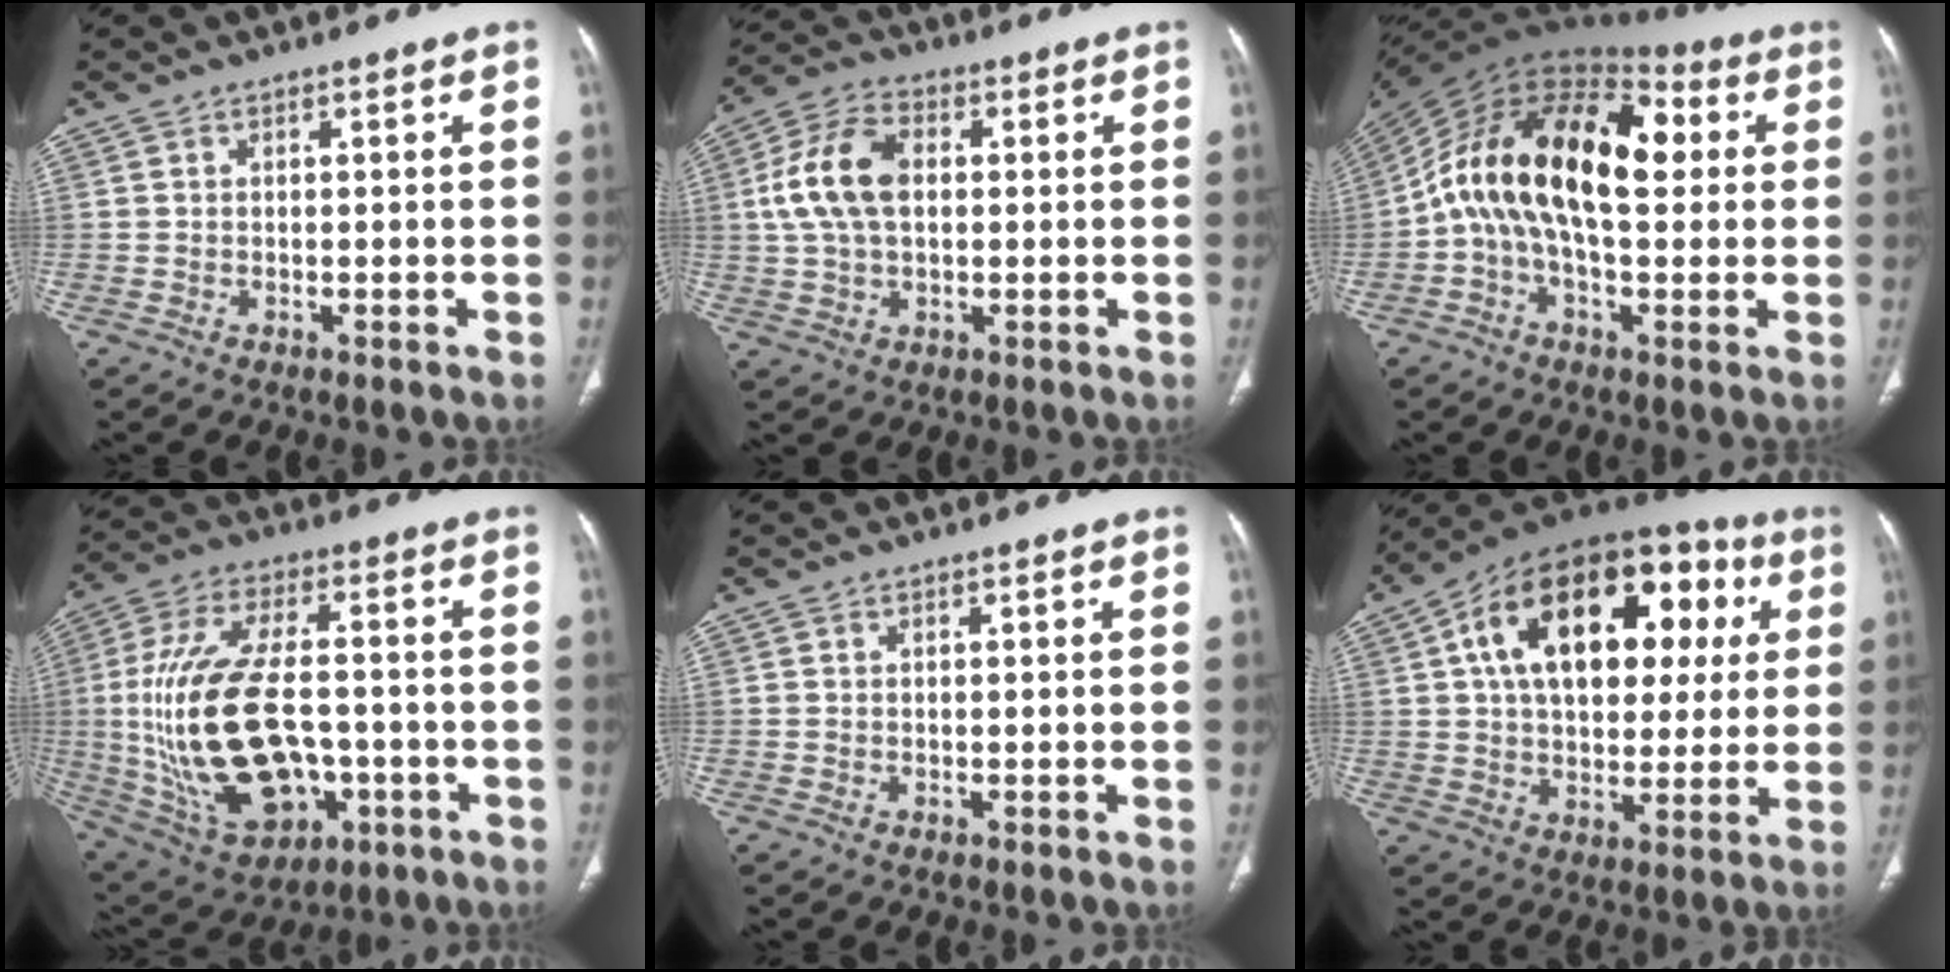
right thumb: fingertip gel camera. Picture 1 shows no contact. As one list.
[{"total": 11.8, "force": [1.4, 7.4, 9.1], "torque": [-0.179, 0.021, 0.023]}, {"total": 22.8, "force": [3.2, 12.0, 19.1], "torque": [-0.319, 0.042, 0.041]}, {"total": 24.1, "force": [-2.8, 13.4, 19.8], "torque": [-0.391, 0.009, -0.022]}, {"total": 0.0}, {"total": 26.9, "force": [7.3, 15.8, 20.5], "torque": [-0.292, 0.039, 0.110]}]